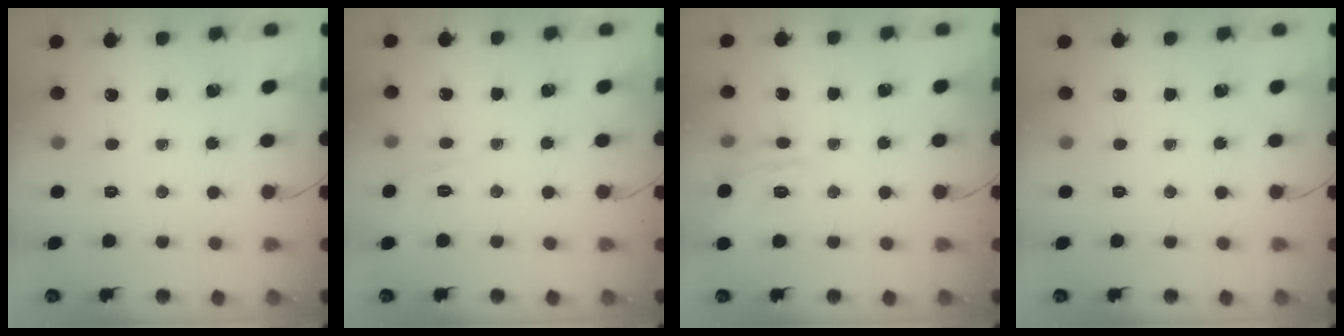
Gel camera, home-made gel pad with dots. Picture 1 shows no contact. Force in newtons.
{"total": 2.1, "press": 0.8, "slide": 1.9}
{"total": 10.5, "press": 10.5, "slide": 0.8}
{"total": 0.0}